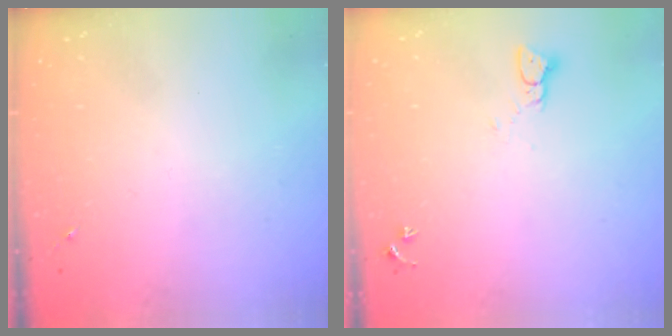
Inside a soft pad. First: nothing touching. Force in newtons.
{"total": 2.1, "press": 2.1, "slide": 0.2}